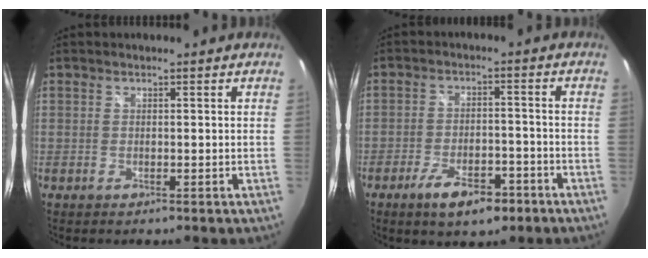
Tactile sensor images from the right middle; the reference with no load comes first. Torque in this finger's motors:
{"motor_torque": [1.21, -0.91, 0.53, 0.13]}